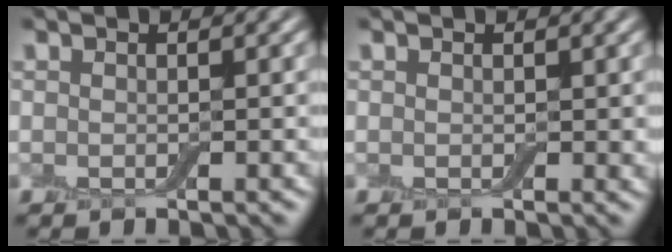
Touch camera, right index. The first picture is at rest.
{"total": 0.7, "force": [0.3, 0.5, 0.4], "torque": [-0.001, 0.000, 0.003]}